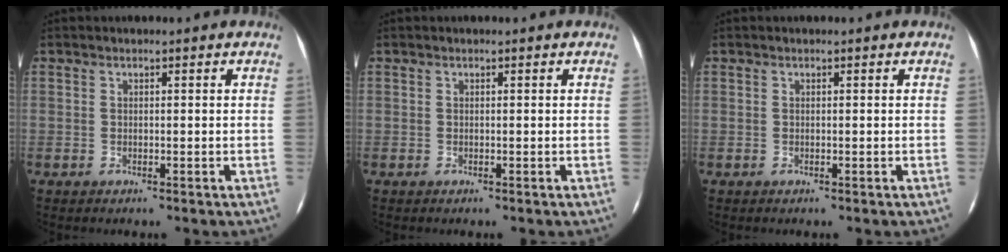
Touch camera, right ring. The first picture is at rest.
{"total": 0.0}
{"total": 0.0}